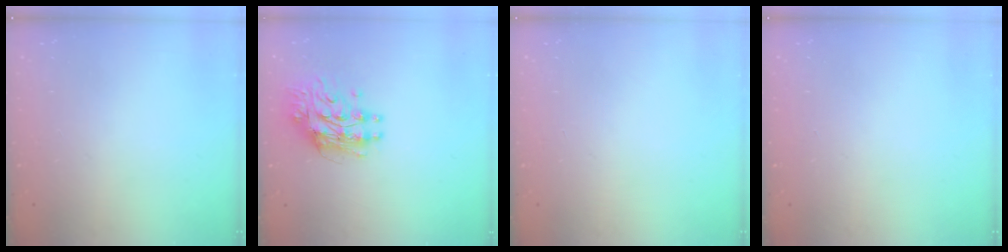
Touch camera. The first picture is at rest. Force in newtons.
{"total": 10.4, "press": 10.4, "slide": 0.9}
{"total": 0.0}
{"total": 0.0}